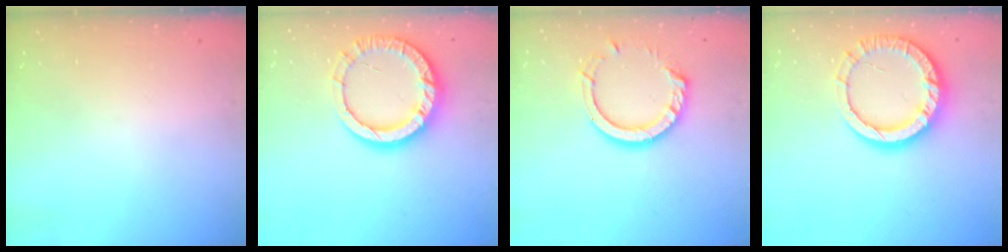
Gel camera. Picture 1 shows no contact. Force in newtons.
{"total": 13.2, "press": 13.1, "slide": 1.6}
{"total": 12.5, "press": 12.5, "slide": 1.0}
{"total": 13.2, "press": 13.1, "slide": 1.6}